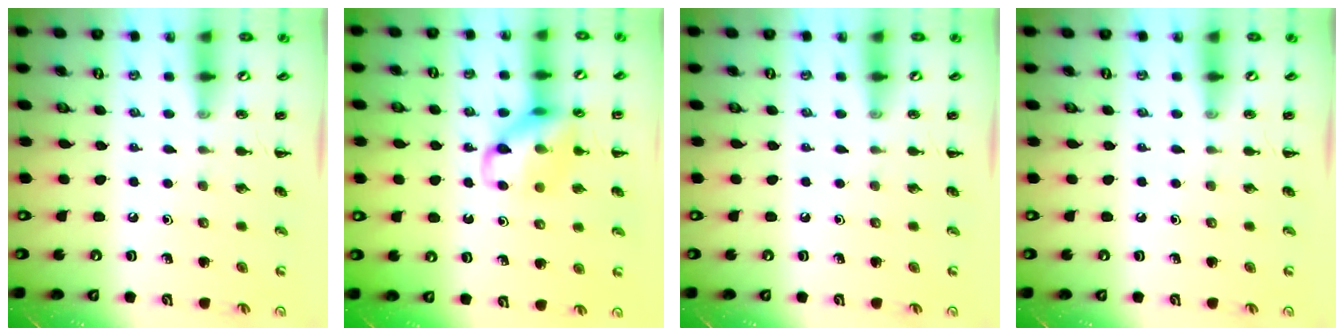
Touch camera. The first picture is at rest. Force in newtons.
{"total": 11.7, "press": 11.7, "slide": 0.7}
{"total": 0.0}
{"total": 0.0}